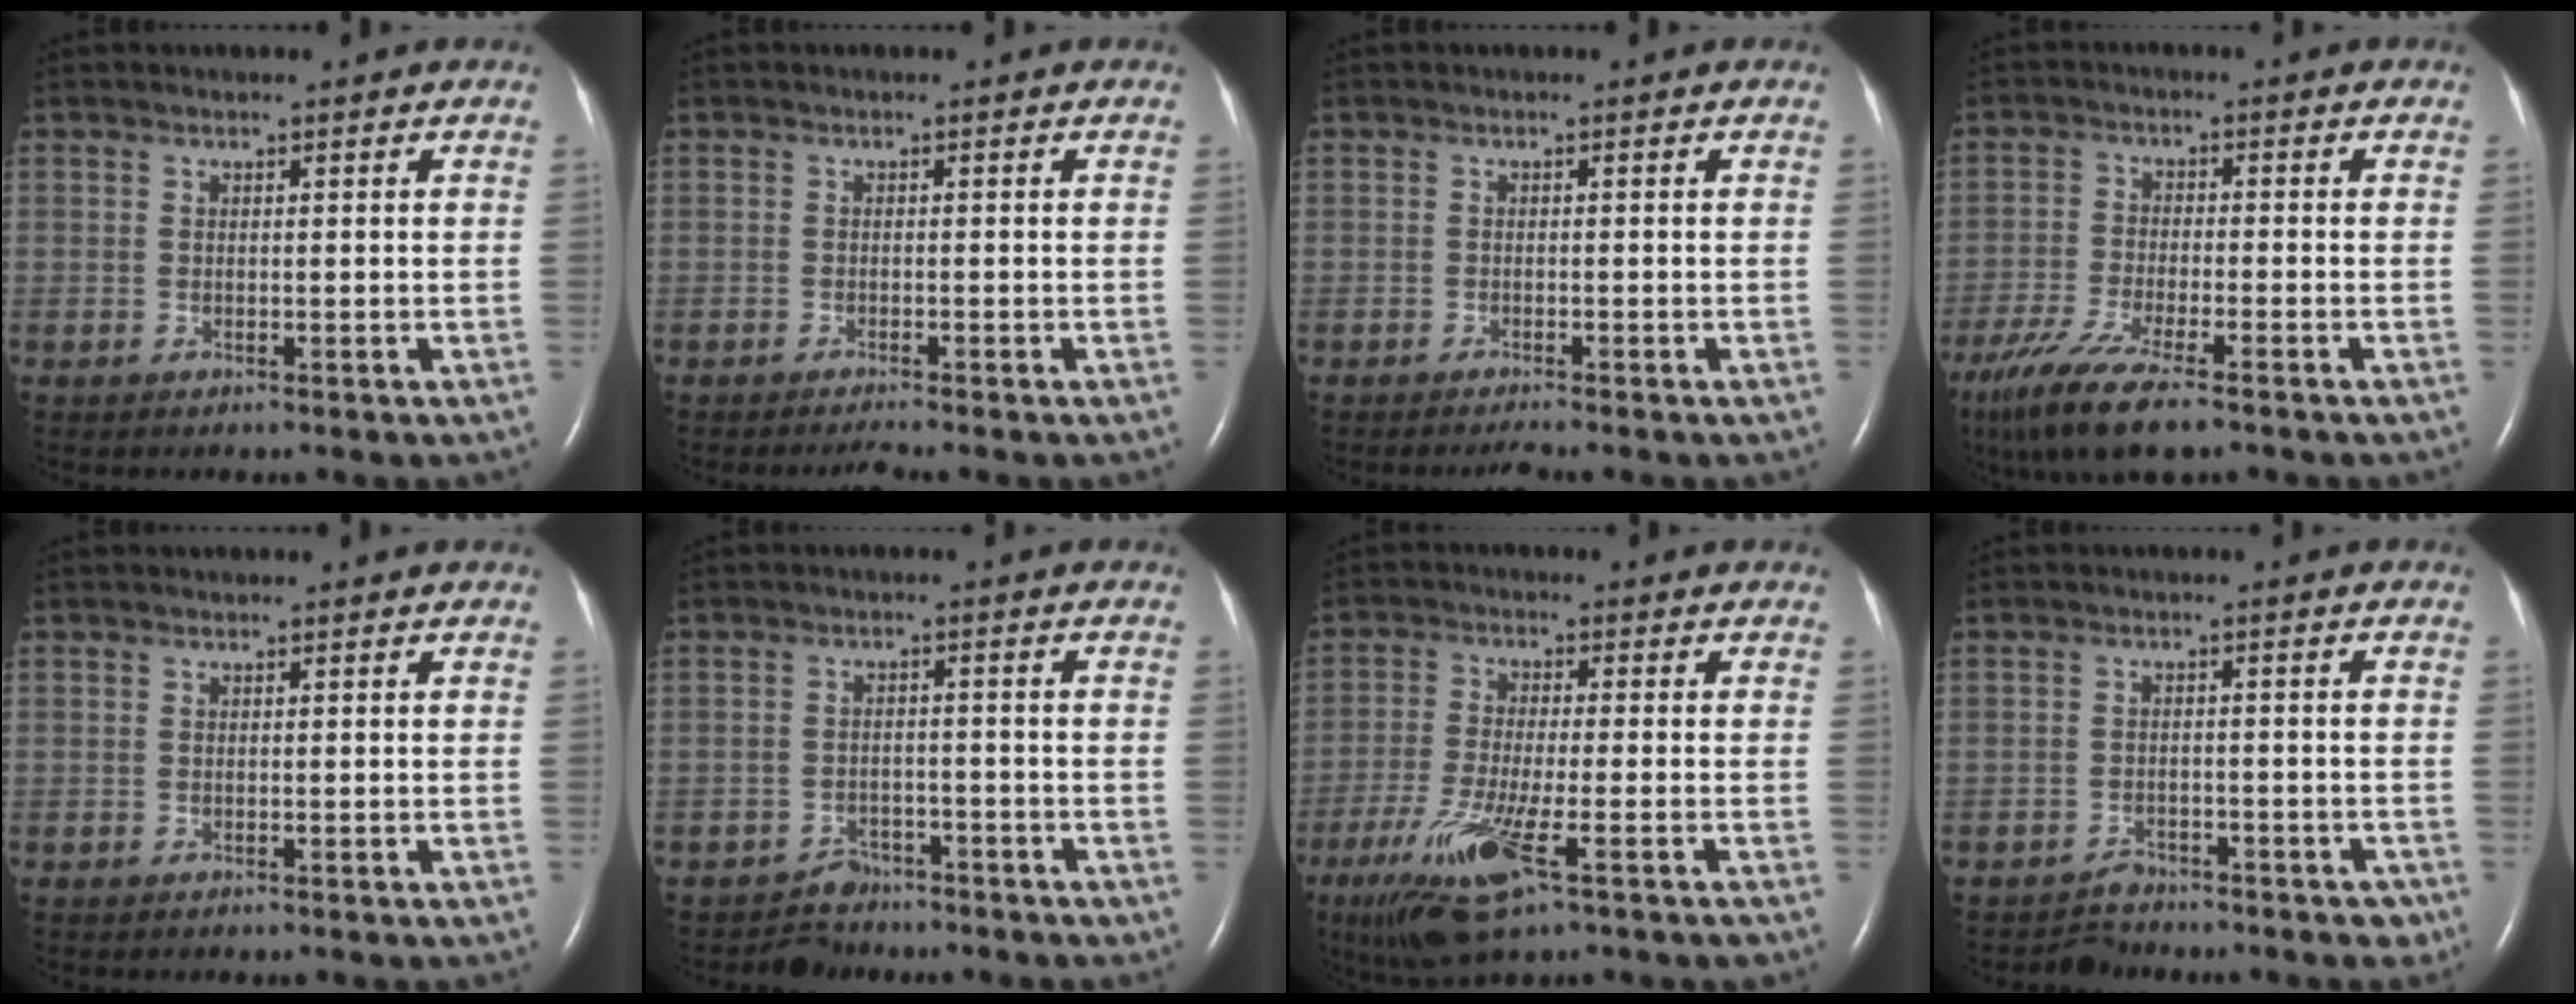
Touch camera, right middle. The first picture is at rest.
{"total": 1.5, "force": [-1.3, -0.5, 0.5], "torque": [-0.015, -0.004, -0.024]}
{"total": 1.4, "force": [-1.3, -0.4, 0.6], "torque": [-0.014, -0.003, -0.022]}
{"total": 11.6, "force": [-8.4, 1.8, 7.8], "torque": [-0.153, -0.029, -0.144]}
{"total": 0.0}
{"total": 4.0, "force": [-3.3, 2.2, -0.7], "torque": [0.002, 0.011, -0.049]}
{"total": 11.6, "force": [-6.2, 1.4, 9.7], "torque": [-0.197, -0.031, -0.107]}
{"total": 4.9, "force": [-4.2, 2.6, 0.2], "torque": [0.014, 0.016, -0.056]}